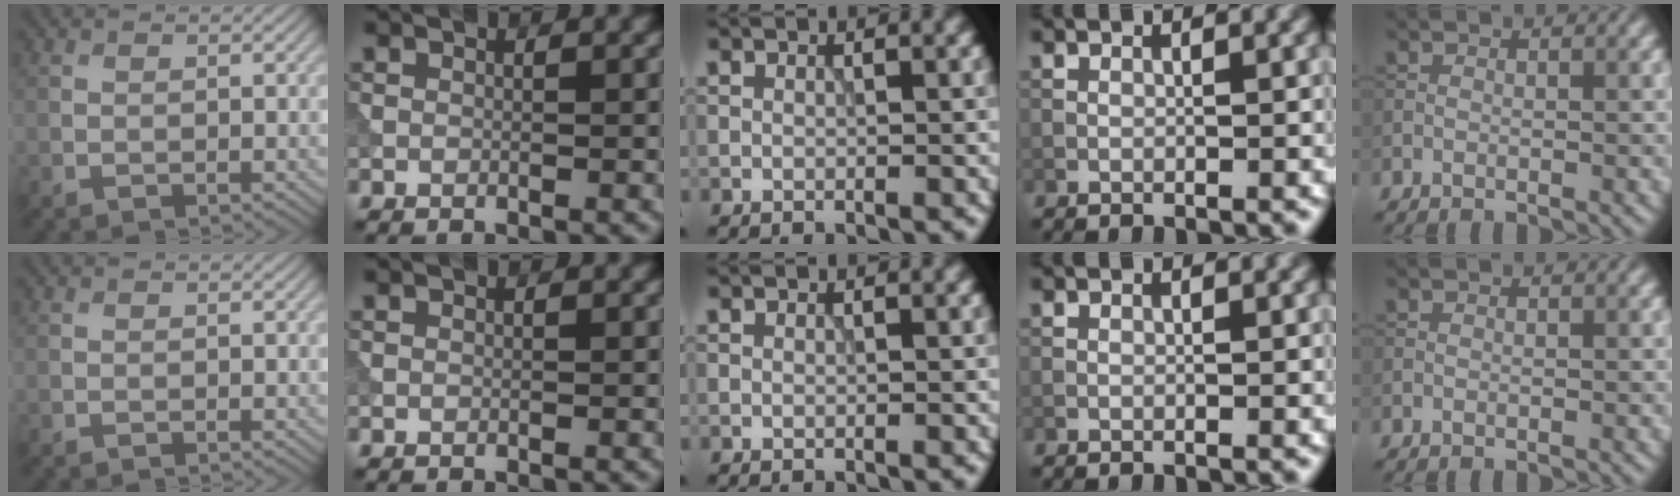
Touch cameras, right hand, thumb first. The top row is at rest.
{}